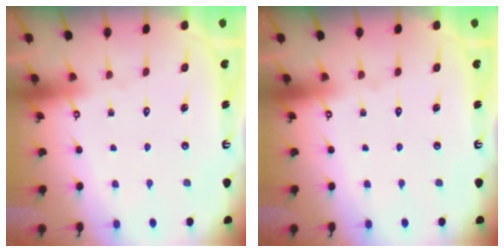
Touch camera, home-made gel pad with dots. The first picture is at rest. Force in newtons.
{"total": 0.0}